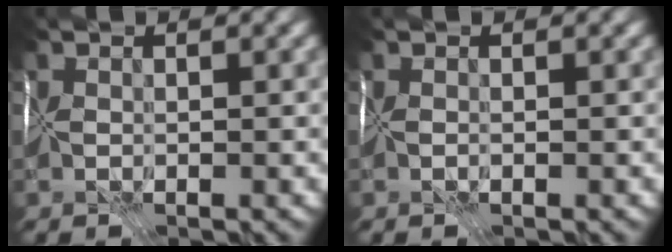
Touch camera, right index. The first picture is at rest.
{"total": 0.0}